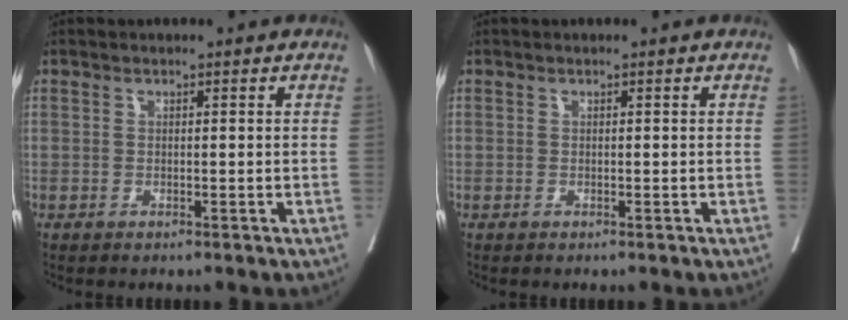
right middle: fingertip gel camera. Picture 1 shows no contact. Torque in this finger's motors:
{"motor_torque": [0.00, 0.00, 0.00, 0.00]}